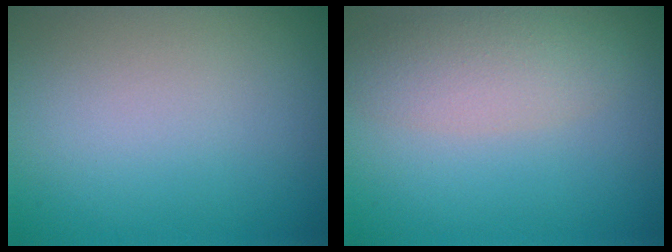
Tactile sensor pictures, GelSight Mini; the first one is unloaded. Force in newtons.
{"total": 3.2, "press": 3.2, "slide": 0.2}